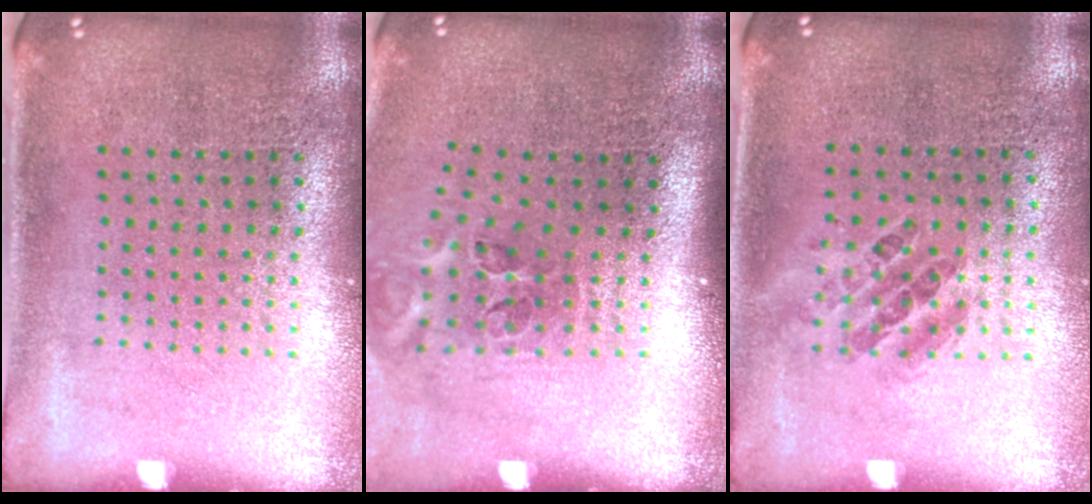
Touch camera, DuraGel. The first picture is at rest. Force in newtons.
{"total": 2.2, "press": 1.3, "slide": 1.7}
{"total": 0.9, "press": 0.7, "slide": 0.4}